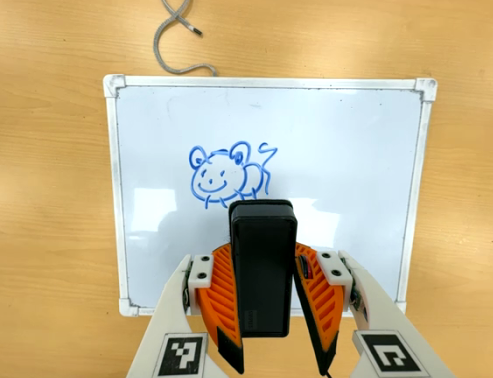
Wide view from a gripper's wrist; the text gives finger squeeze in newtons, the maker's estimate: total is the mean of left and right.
{"total": 8.9, "left": 7.1, "right": 10.7}